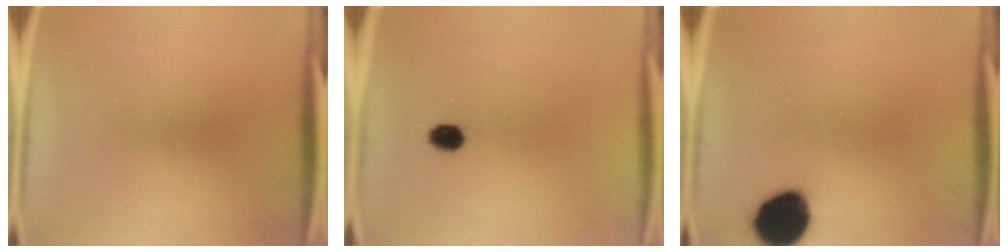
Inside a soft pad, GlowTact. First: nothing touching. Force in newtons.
{"total": 2.7}
{"total": 11.9}